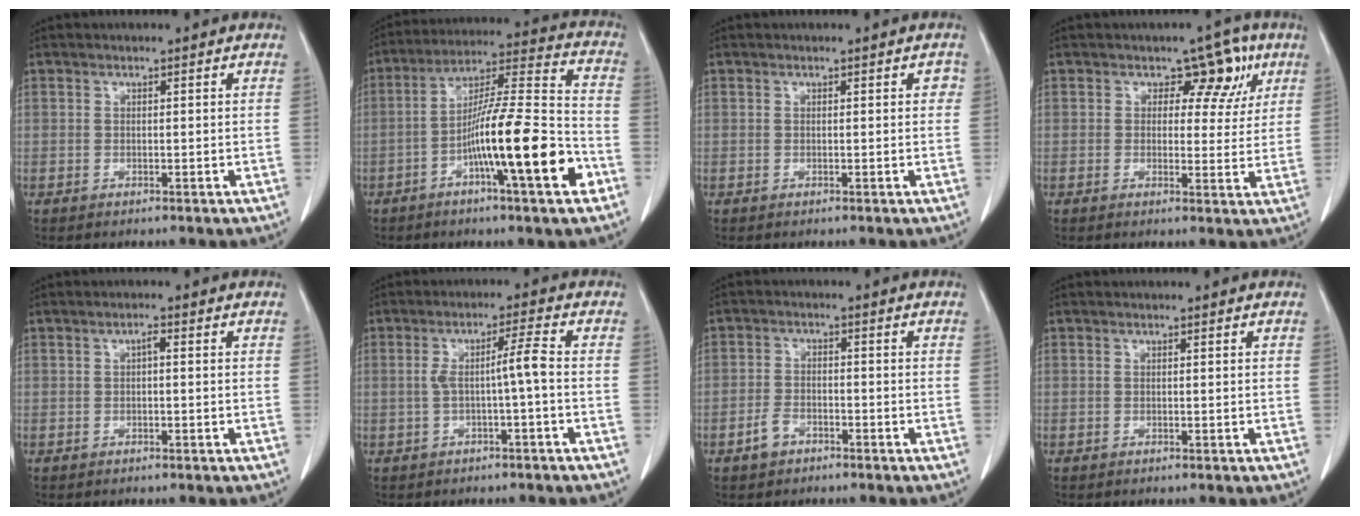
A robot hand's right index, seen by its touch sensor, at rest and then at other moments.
{"total": 17.3, "force": [-6.5, 0.9, 16.0], "torque": [-0.267, 0.000, -0.108]}
{"total": 1.0, "force": [0.3, 0.6, 0.8], "torque": [-0.006, 0.008, 0.004]}
{"total": 6.2, "force": [2.8, 4.2, 3.6], "torque": [-0.019, 0.013, 0.030]}
{"total": 1.0, "force": [0.0, 0.3, 1.0], "torque": [-0.017, 0.003, 0.000]}
{"total": 4.1, "force": [-0.7, -0.4, 4.1], "torque": [-0.074, 0.013, -0.008]}
{"total": 3.3, "force": [-2.1, 2.0, 1.5], "torque": [-0.029, 0.004, -0.036]}
{"total": 0.0}